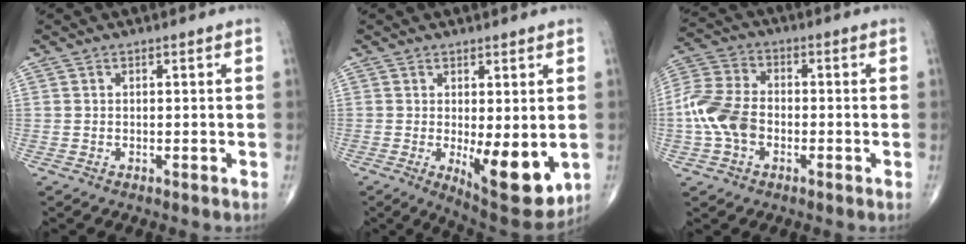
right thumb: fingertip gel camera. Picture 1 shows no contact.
{"total": 11.8, "force": [-1.8, 4.3, 10.8], "torque": [-0.138, -0.029, -0.011]}
{"total": 10.5, "force": [-2.3, 7.2, 7.3], "torque": [-0.154, 0.026, -0.054]}